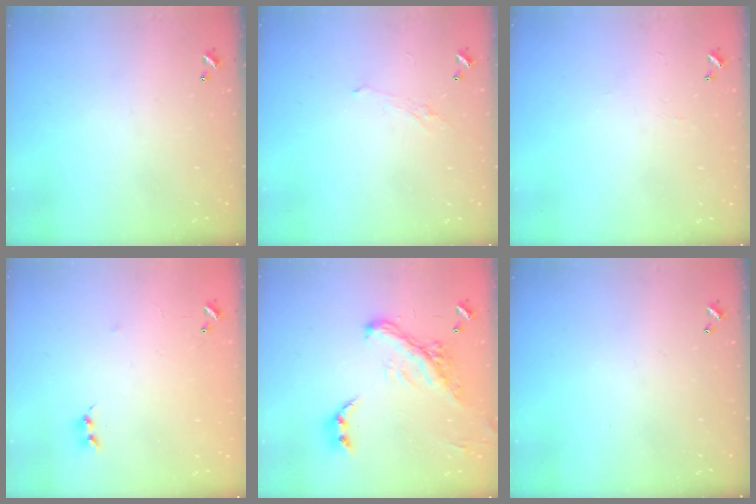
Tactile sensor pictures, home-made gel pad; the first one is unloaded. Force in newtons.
{"total": 1.1, "press": 0.8, "slide": 0.7}
{"total": 2.2, "press": 2.2, "slide": 0.4}
{"total": 6.2, "press": 6.2, "slide": 0.7}
{"total": 6.3, "press": 6.1, "slide": 1.4}
{"total": 0.0}